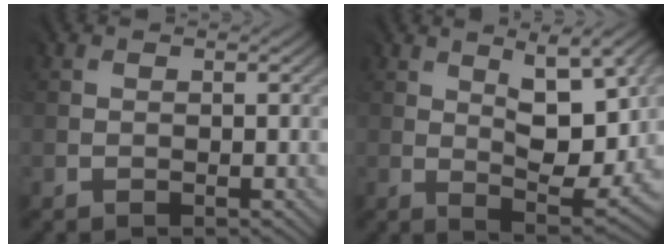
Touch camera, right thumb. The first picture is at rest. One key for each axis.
{"total": 8.8, "fx": 2.9, "fy": 3.1, "fz": 7.7, "tx": -0.137, "ty": -0.014, "tz": 0.053}